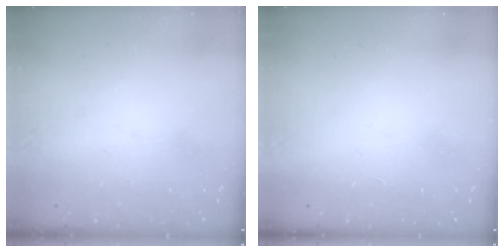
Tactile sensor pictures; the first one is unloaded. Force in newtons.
{"total": 1.7, "press": 1.6, "slide": 0.1}